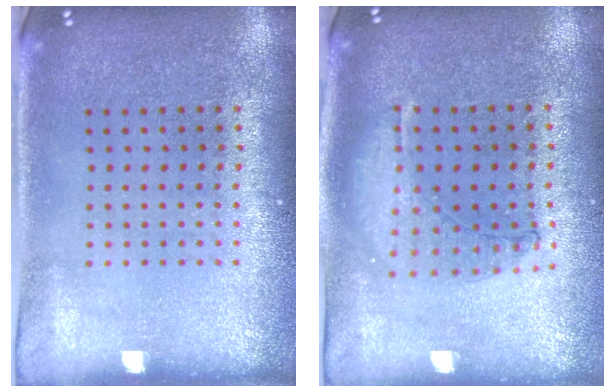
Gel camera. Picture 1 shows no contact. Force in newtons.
{"total": 1.0, "press": 0.9, "slide": 0.3}